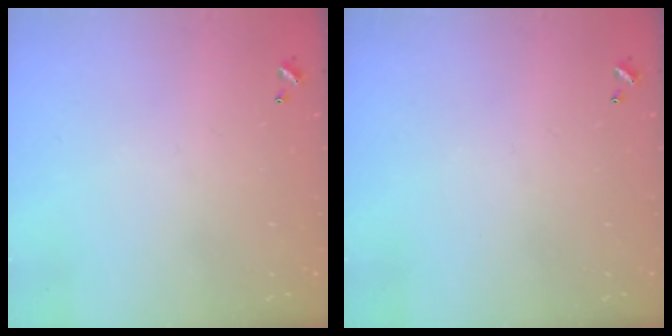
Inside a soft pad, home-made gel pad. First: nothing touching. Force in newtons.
{"total": 0.0}